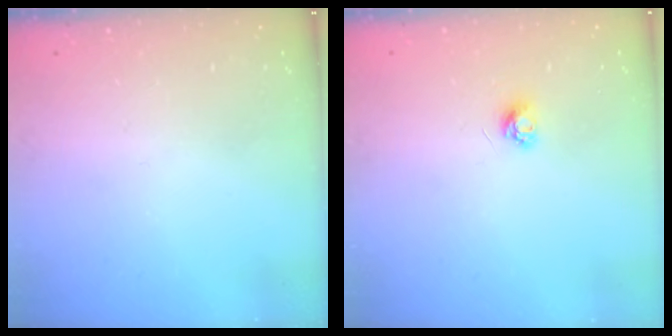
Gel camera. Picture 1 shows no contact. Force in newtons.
{"total": 3.2, "press": 3.1, "slide": 0.4}